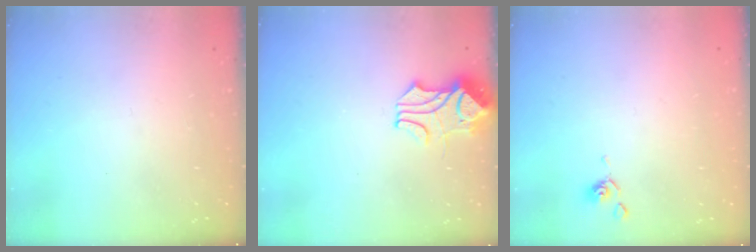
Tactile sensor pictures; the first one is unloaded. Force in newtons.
{"total": 1.9, "press": 1.6, "slide": 1.0}
{"total": 2.0, "press": 2.0, "slide": 0.4}